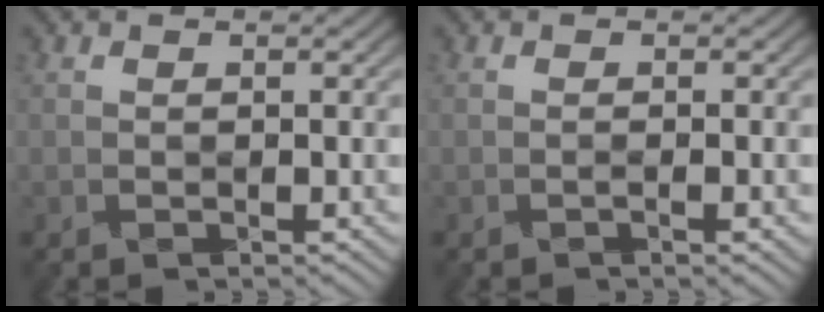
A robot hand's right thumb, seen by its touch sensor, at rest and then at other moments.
{"total": 0.7, "force": [-0.6, -0.2, 0.4], "torque": [-0.007, 0.002, -0.013]}